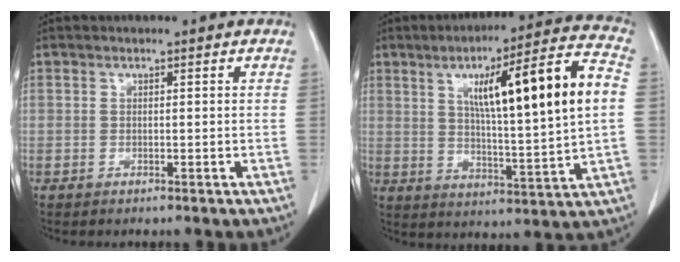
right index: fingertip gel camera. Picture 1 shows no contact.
{"total": 18.8, "force": [3.8, 0.9, 18.4], "torque": [-0.280, 0.018, 0.053]}